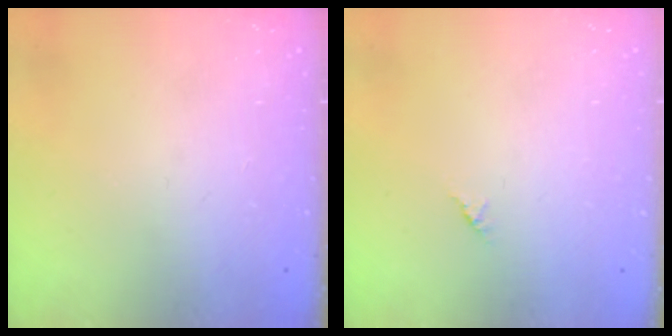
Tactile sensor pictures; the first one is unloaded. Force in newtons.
{"total": 1.2, "press": 1.2, "slide": 0.3}